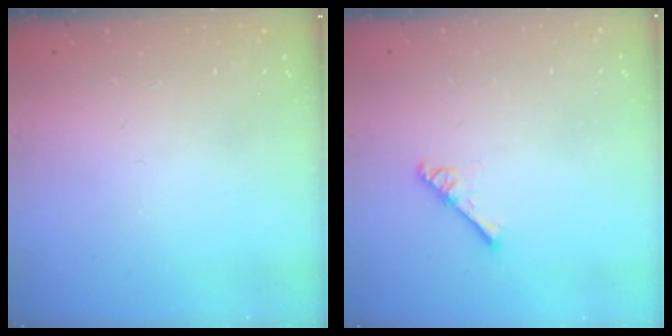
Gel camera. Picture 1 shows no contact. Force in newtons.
{"total": 2.5, "press": 2.5, "slide": 0.3}